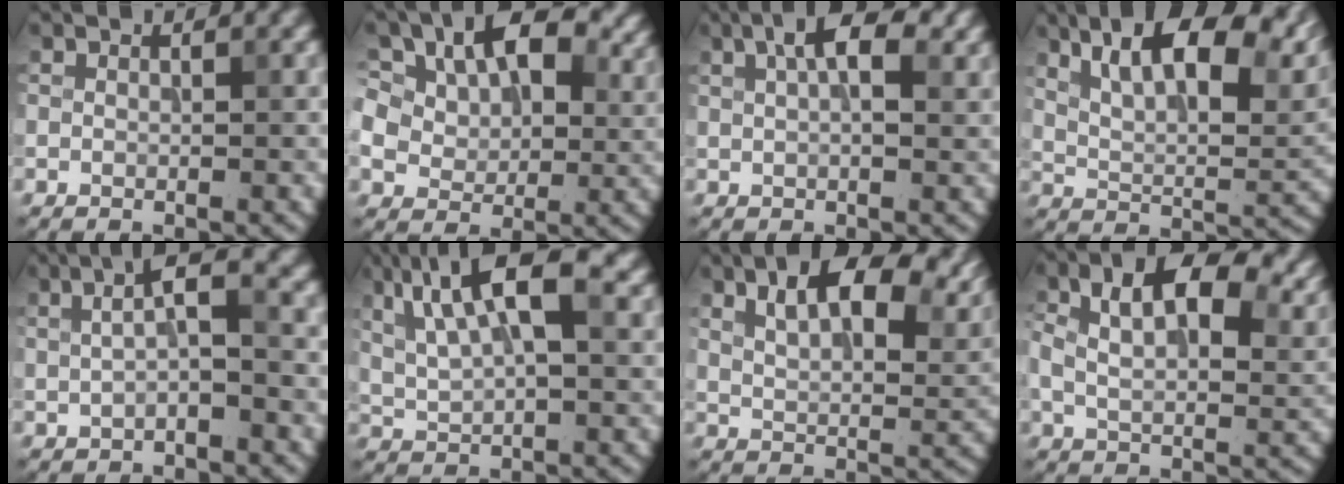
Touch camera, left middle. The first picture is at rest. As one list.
[{"total": 15.2, "force": [6.2, 9.8, 9.8], "torque": [-0.159, 0.034, 0.092]}, {"total": 4.3, "force": [1.7, 1.7, 3.6], "torque": [-0.063, 0.007, 0.028]}, {"total": 12.2, "force": [6.8, 4.1, 9.3], "torque": [-0.147, 0.017, 0.116]}, {"total": 3.7, "force": [0.4, 0.8, 3.6], "torque": [-0.066, 0.013, 0.004]}, {"total": 9.5, "force": [3.9, 3.4, 7.9], "torque": [-0.160, 0.019, 0.068]}, {"total": 10.7, "force": [5.9, 4.7, 7.6], "torque": [-0.121, 0.014, 0.097]}, {"total": 11.6, "force": [5.0, 5.9, 8.7], "torque": [-0.147, 0.006, 0.082]}]